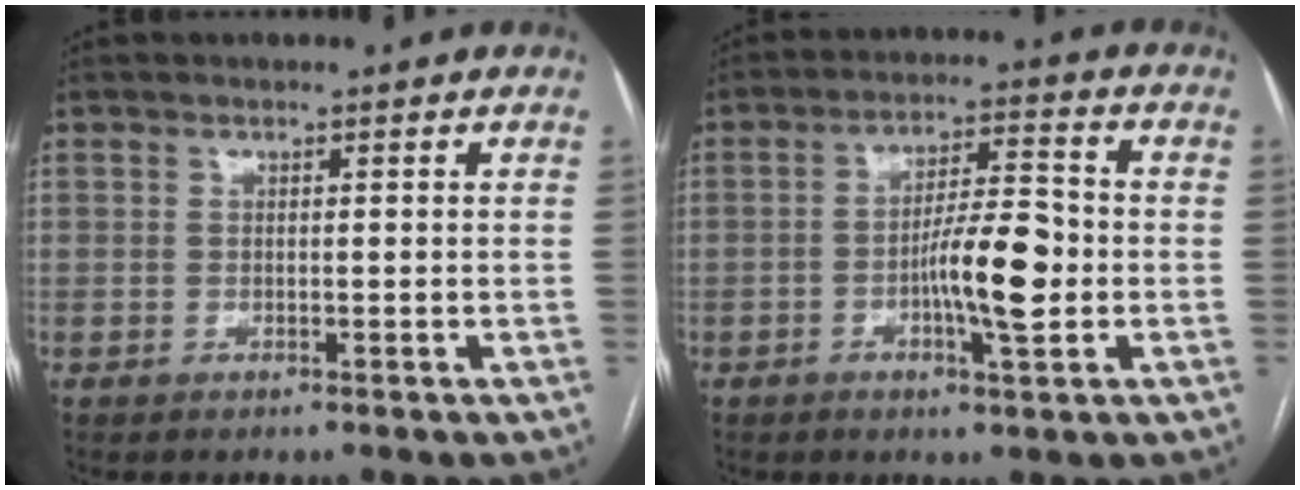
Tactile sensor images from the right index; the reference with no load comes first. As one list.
[{"total": 9.1, "force": [-1.9, 1.7, 8.8], "torque": [-0.150, 0.008, -0.031]}]